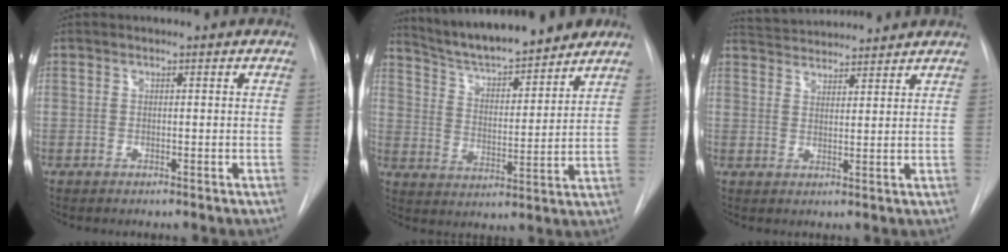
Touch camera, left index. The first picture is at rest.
{"total": 15.6, "force": [13.9, 2.4, 6.7], "torque": [-0.107, 0.003, 0.224]}
{"total": 8.7, "force": [8.5, 1.0, 1.7], "torque": [-0.035, 0.026, 0.130]}